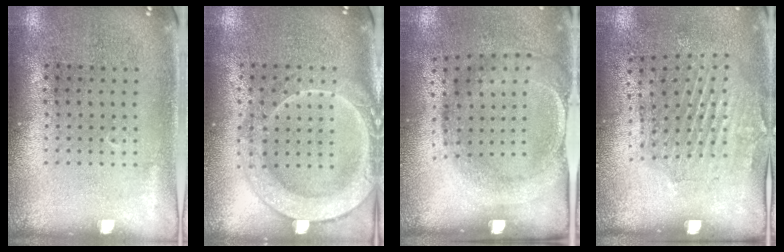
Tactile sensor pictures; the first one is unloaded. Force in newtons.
{"total": 2.0, "press": 2.0, "slide": 0.3}
{"total": 1.9, "press": 1.2, "slide": 1.5}
{"total": 2.0, "press": 1.2, "slide": 1.6}